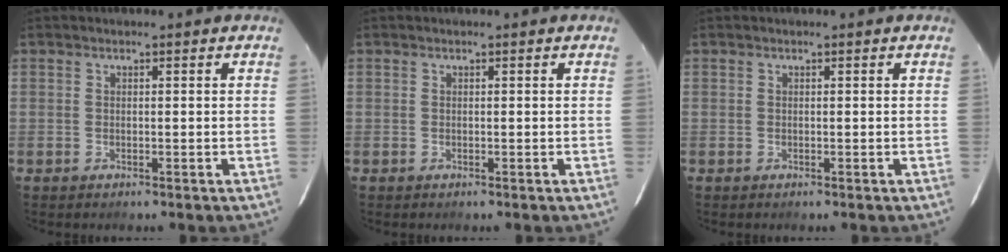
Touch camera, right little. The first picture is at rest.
{"total": 0.0}
{"total": 0.0}